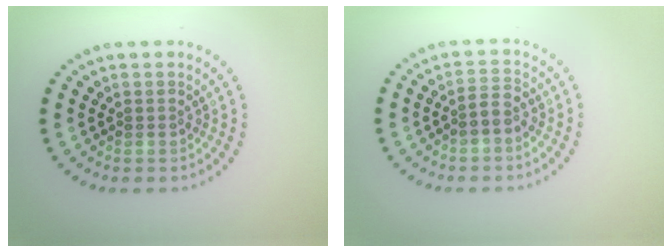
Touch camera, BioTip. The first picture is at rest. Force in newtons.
{"total": 1.6, "press": 1.4, "slide": 0.8}